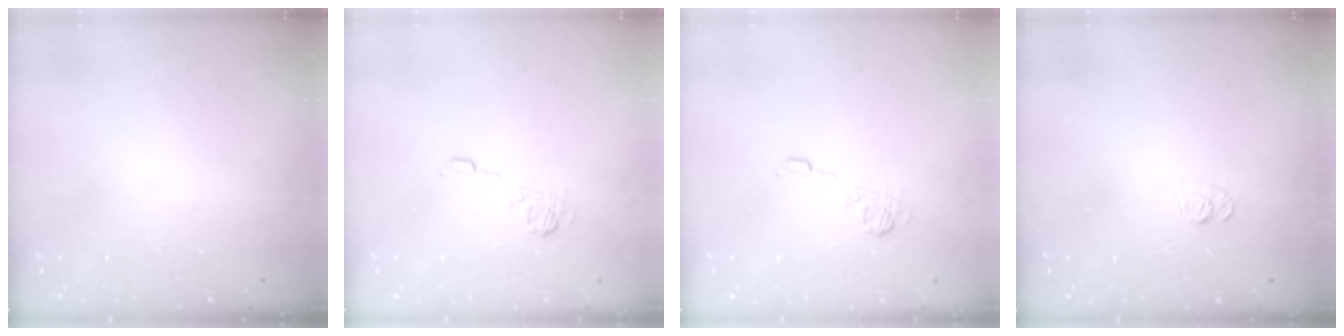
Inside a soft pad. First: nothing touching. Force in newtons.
{"total": 4.9, "press": 4.8, "slide": 0.7}
{"total": 4.9, "press": 4.8, "slide": 0.7}
{"total": 6.4, "press": 6.4, "slide": 0.6}